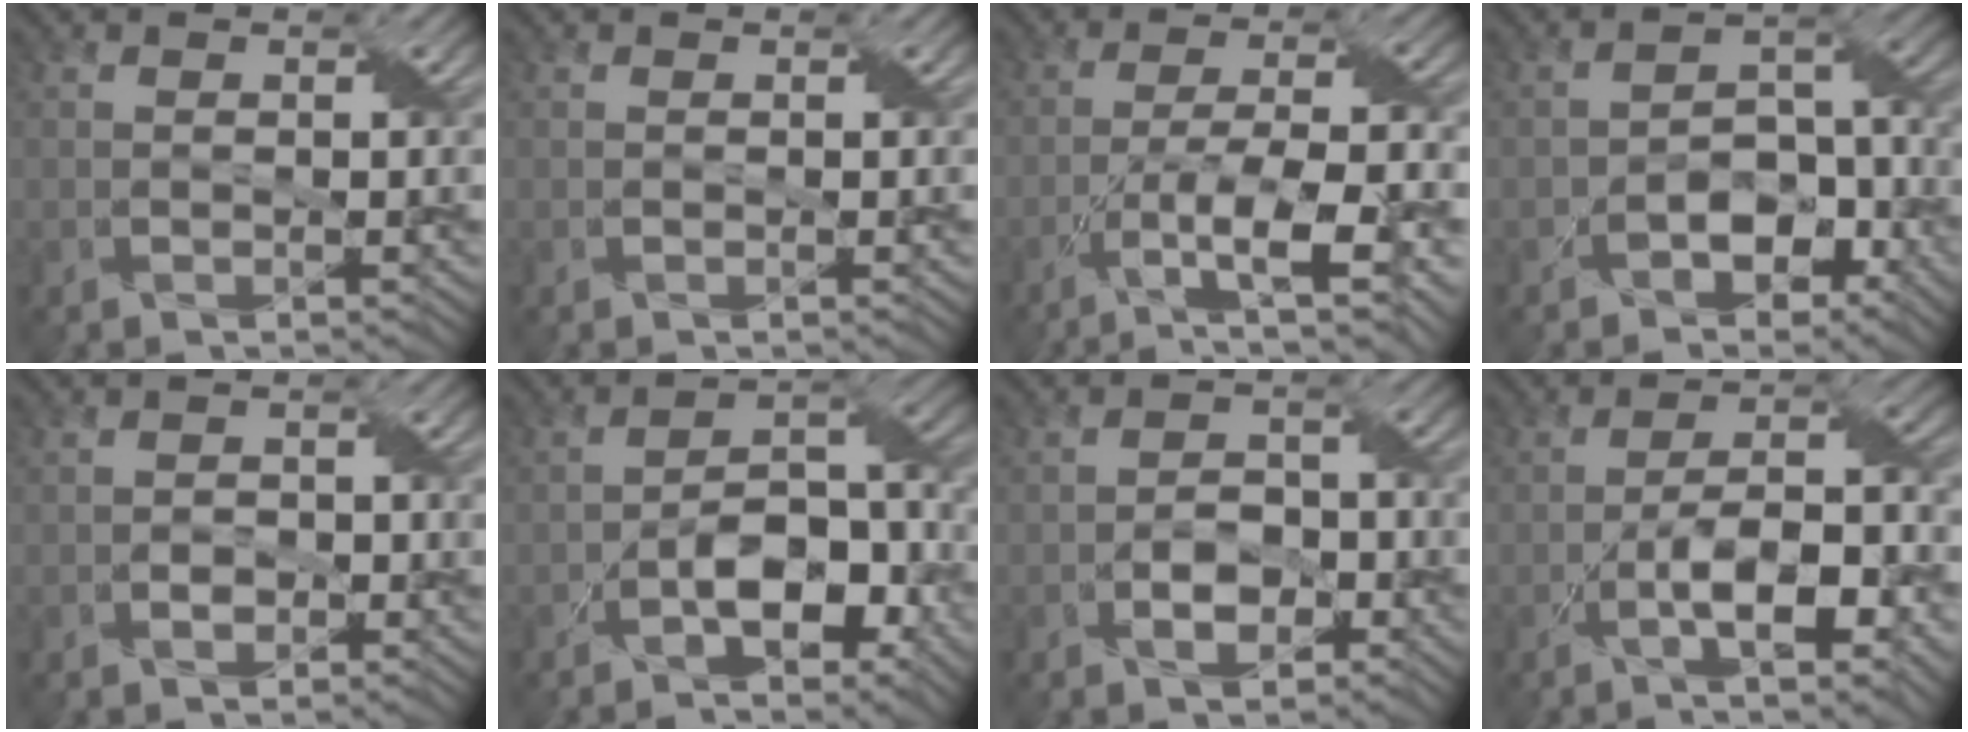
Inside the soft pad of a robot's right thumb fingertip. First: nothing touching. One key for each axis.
{"total": 0.0}
{"total": 10.3, "fx": -4.6, "fy": 2.8, "fz": 8.7, "tx": -0.160, "ty": -0.004, "tz": -0.074}
{"total": 6.2, "fx": -3.4, "fy": 3.9, "fz": 3.6, "tx": -0.050, "ty": 0.005, "tz": -0.060}
{"total": 1.8, "fx": -0.8, "fy": 1.3, "fz": 1.0, "tx": -0.014, "ty": 0.000, "tz": -0.011}
{"total": 7.7, "fx": -3.6, "fy": 3.7, "fz": 5.8, "tx": -0.086, "ty": 0.012, "tz": -0.066}
{"total": 4.0, "fx": -1.9, "fy": 2.4, "fz": 2.5, "tx": -0.041, "ty": 0.004, "tz": -0.033}
{"total": 9.7, "fx": -3.6, "fy": 3.1, "fz": 8.5, "tx": -0.140, "ty": 0.008, "tz": -0.061}